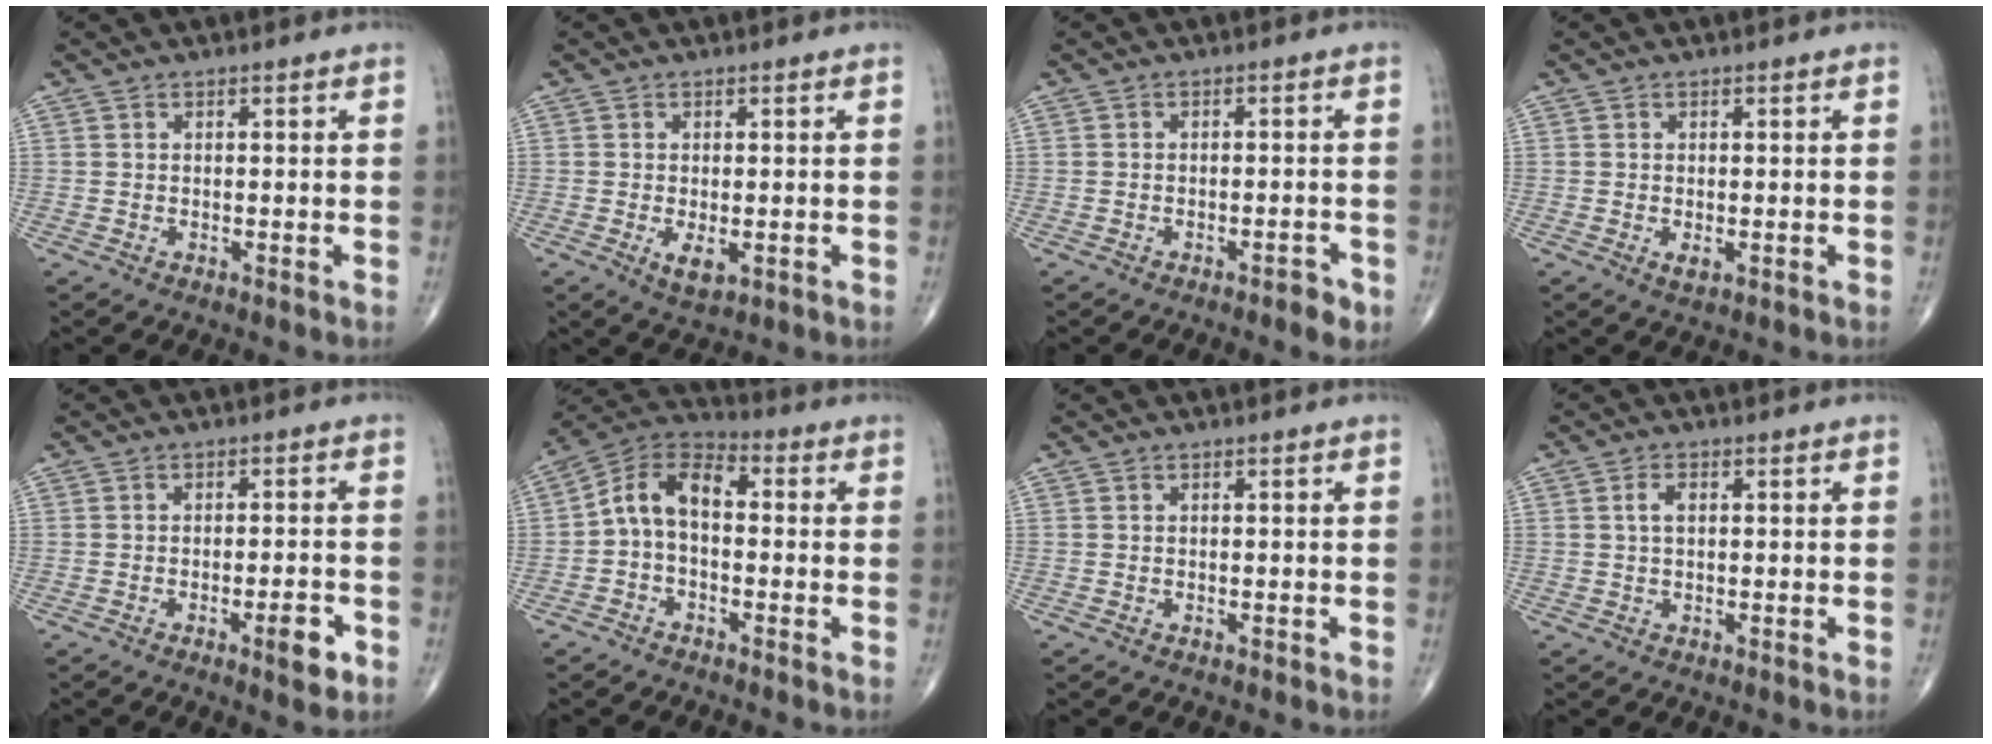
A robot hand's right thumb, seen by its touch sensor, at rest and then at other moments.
{"total": 3.5, "force": [-0.9, 1.7, 2.9], "torque": [-0.046, -0.008, -0.009]}
{"total": 2.6, "force": [-1.7, 1.0, 1.7], "torque": [-0.017, 0.012, -0.023]}
{"total": 1.5, "force": [-0.4, 0.7, 1.2], "torque": [-0.020, -0.003, -0.005]}
{"total": 5.0, "force": [-2.3, 1.3, 4.2], "torque": [-0.051, 0.008, -0.030]}
{"total": 9.4, "force": [-0.3, 5.8, 7.4], "torque": [-0.119, 0.038, -0.023]}
{"total": 0.0}
{"total": 2.3, "force": [0.5, 1.3, 1.9], "torque": [-0.036, 0.007, 0.010]}